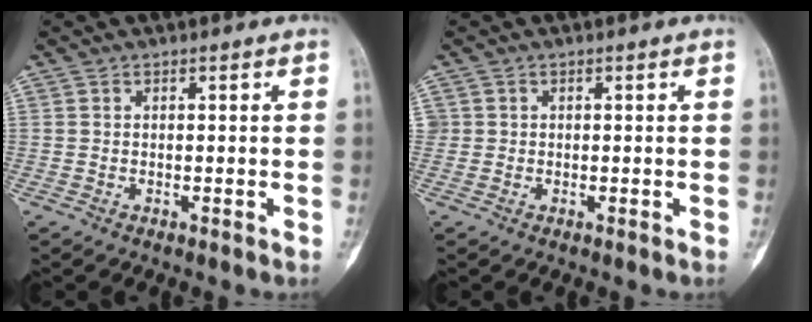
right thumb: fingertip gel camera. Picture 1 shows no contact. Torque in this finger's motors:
{"motor_torque": [0.15, 0.02, 0.01, 0.25, 0.03]}